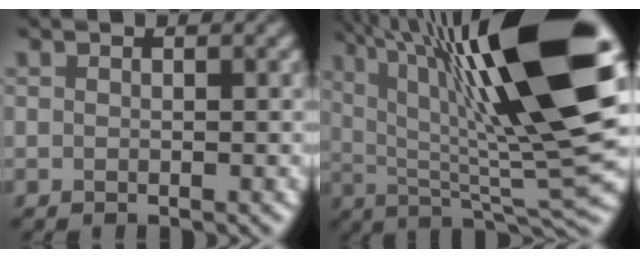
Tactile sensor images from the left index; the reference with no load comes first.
{"total": 18.0, "force": [6.7, 4.0, 16.2], "torque": [-0.262, 0.011, 0.118]}